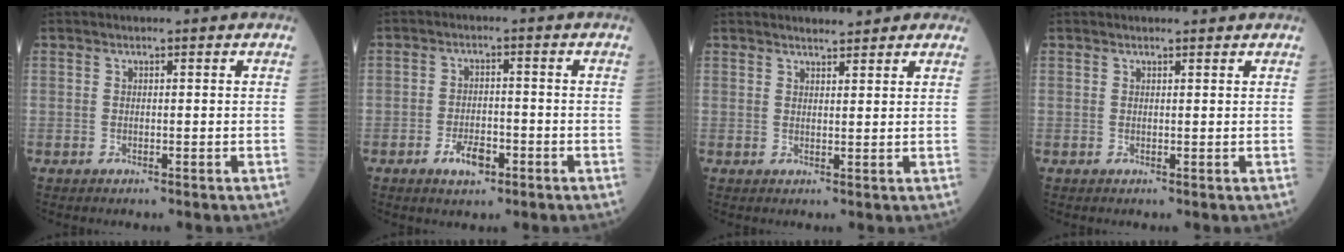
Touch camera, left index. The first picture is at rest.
{"total": 4.4, "force": [-2.4, 2.0, 3.0], "torque": [-0.058, 0.002, -0.039]}
{"total": 3.2, "force": [2.9, 0.8, 0.9], "torque": [-0.015, 0.009, 0.039]}
{"total": 1.2, "force": [1.2, 0.1, 0.1], "torque": [-0.011, 0.001, 0.016]}